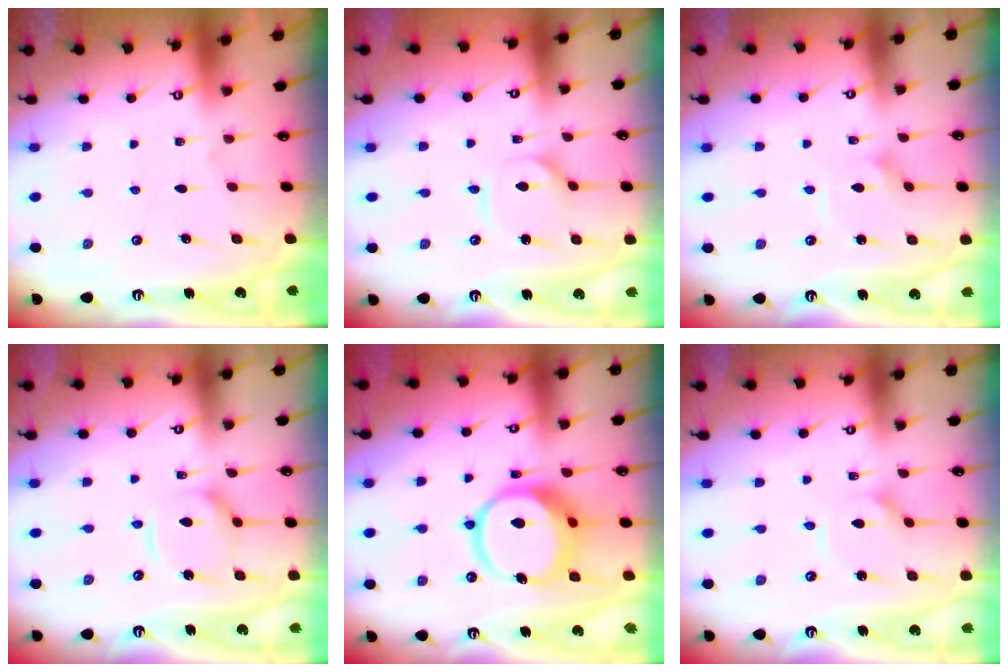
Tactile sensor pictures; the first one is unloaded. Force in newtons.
{"total": 3.8, "press": 3.8, "slide": 0.5}
{"total": 2.3, "press": 2.3, "slide": 0.1}
{"total": 10.8, "press": 10.7, "slide": 1.2}
{"total": 14.5, "press": 14.4, "slide": 1.7}
{"total": 2.3, "press": 2.3, "slide": 0.1}